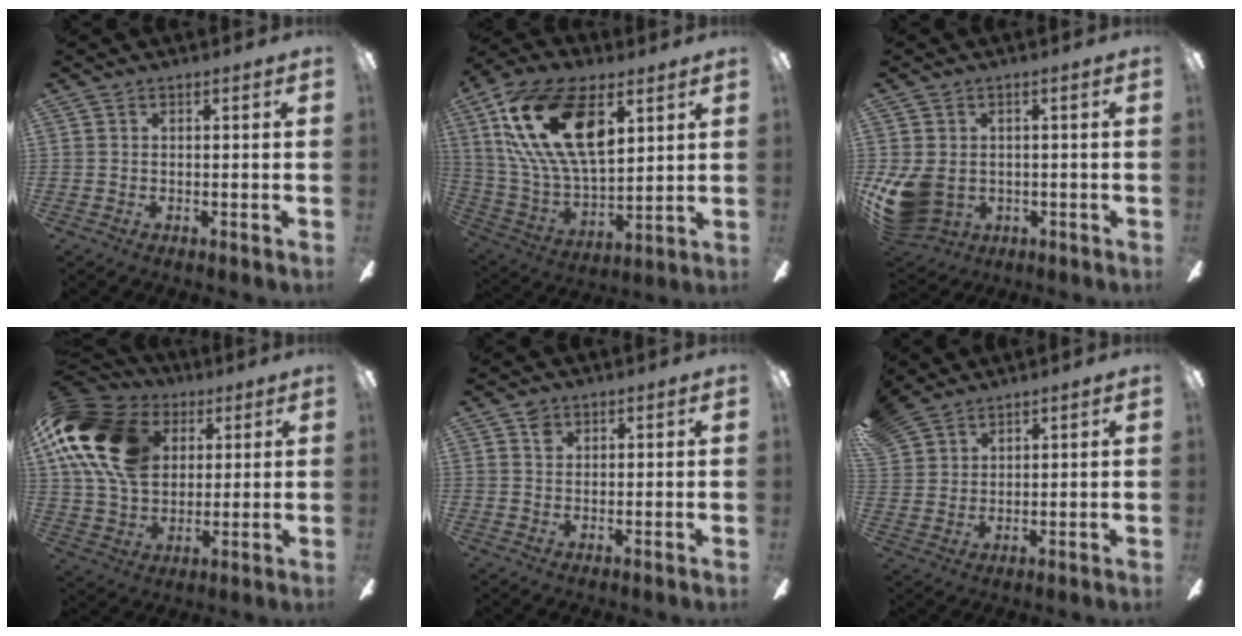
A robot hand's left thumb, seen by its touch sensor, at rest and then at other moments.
{"total": 24.0, "force": [10.4, 12.7, 17.4], "torque": [-0.353, -0.030, 0.182]}
{"total": 10.4, "force": [-2.1, 8.0, 6.4], "torque": [-0.139, 0.010, -0.032]}
{"total": 20.5, "force": [6.9, 14.4, 12.8], "torque": [-0.275, -0.008, 0.125]}
{"total": 2.3, "force": [1.6, 1.5, 0.8], "torque": [-0.011, -0.002, 0.029]}
{"total": 7.6, "force": [6.3, 4.1, 1.1], "torque": [-0.048, -0.027, 0.128]}